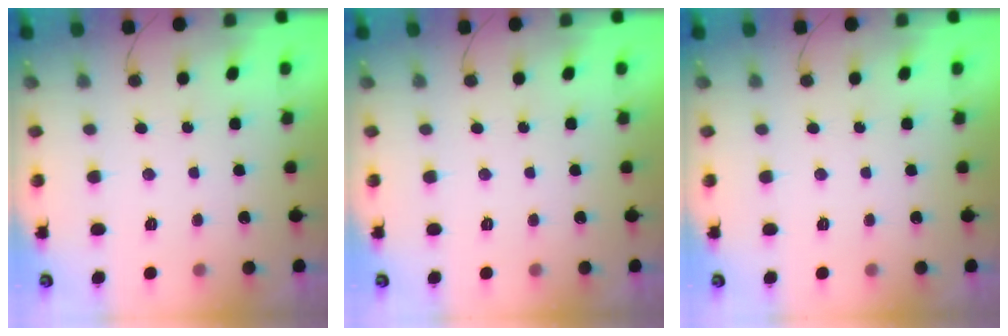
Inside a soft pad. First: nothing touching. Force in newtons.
{"total": 0.0}
{"total": 0.0}